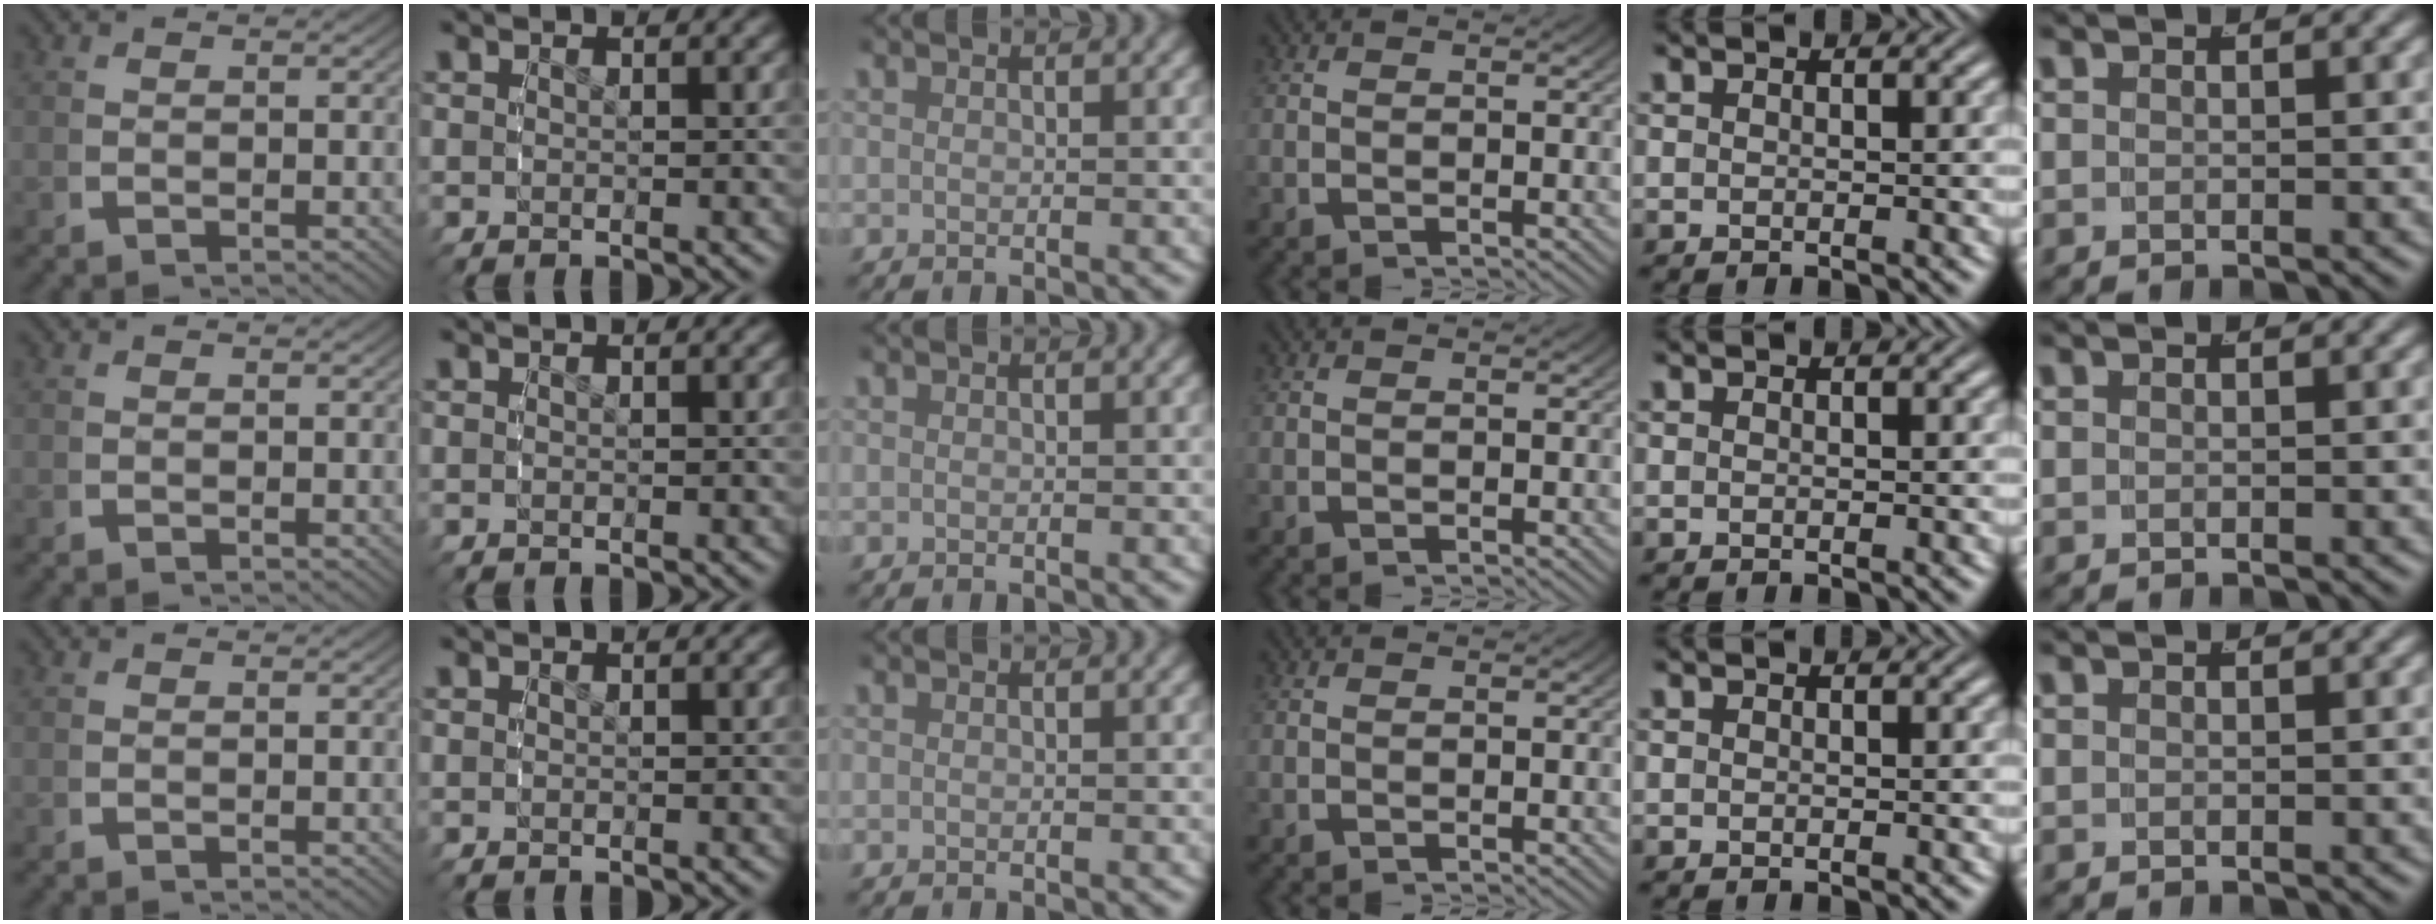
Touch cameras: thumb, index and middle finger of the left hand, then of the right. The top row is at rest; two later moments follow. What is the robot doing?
{"motion": "reach", "object": "stress ball aka squeeze ball"}